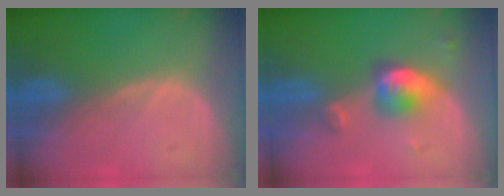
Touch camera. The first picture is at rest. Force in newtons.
{"total": 5.0, "press": 4.7, "slide": 1.6}